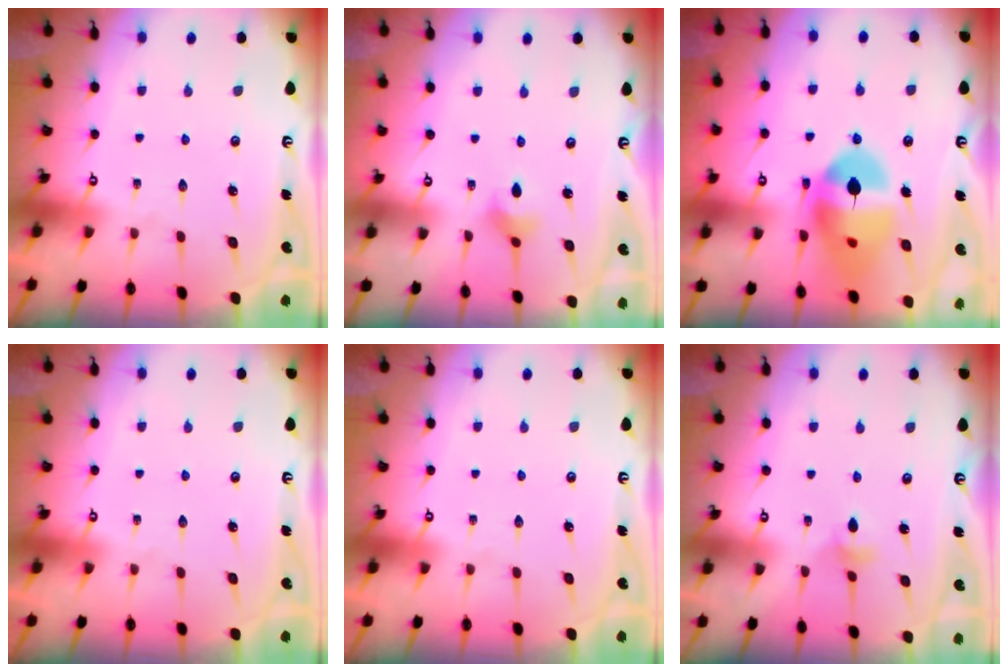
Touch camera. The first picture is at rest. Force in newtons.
{"total": 3.9, "press": 3.8, "slide": 0.8}
{"total": 17.4, "press": 17.3, "slide": 1.9}
{"total": 0.0}
{"total": 0.0}
{"total": 4.5, "press": 4.4, "slide": 0.7}